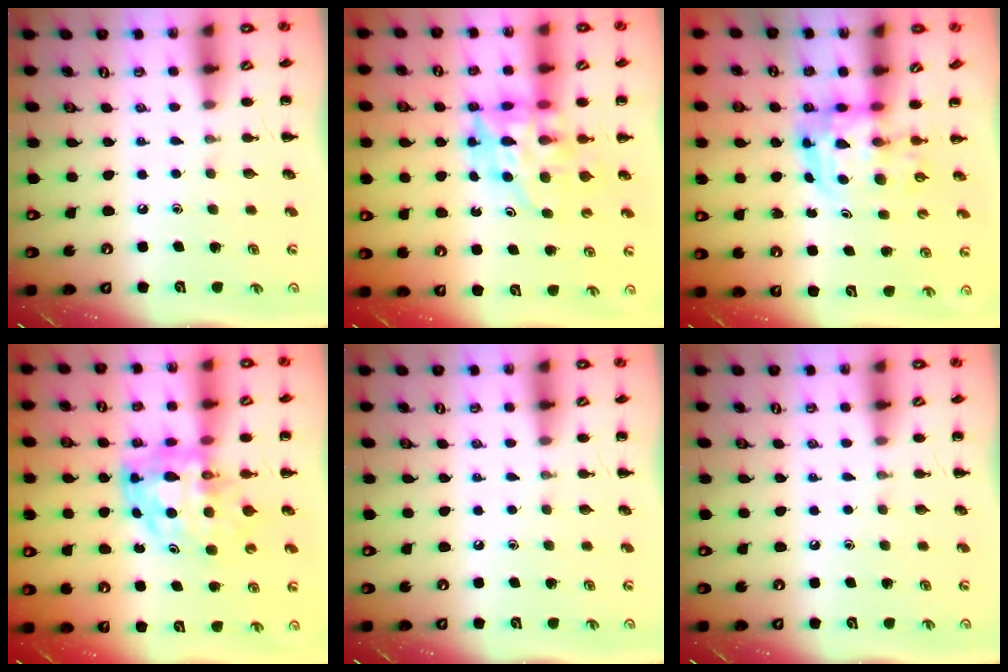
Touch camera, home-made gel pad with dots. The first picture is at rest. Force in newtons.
{"total": 11.4, "press": 10.9, "slide": 3.4}
{"total": 4.8, "press": 4.6, "slide": 1.3}
{"total": 8.4, "press": 8.1, "slide": 2.3}
{"total": 0.0}
{"total": 0.0}